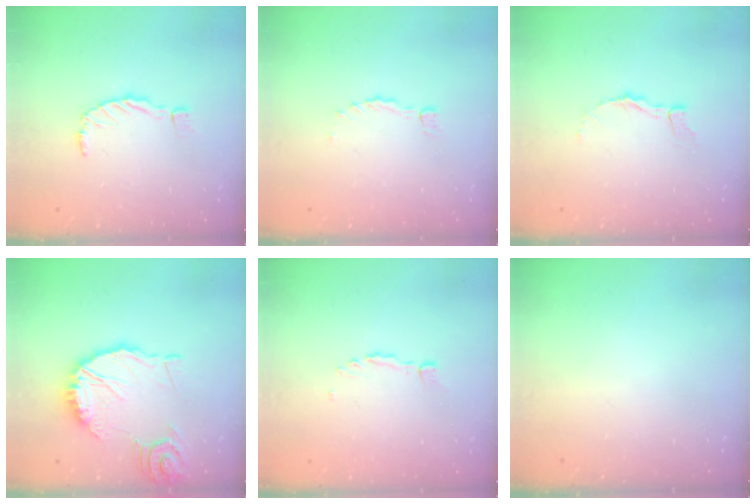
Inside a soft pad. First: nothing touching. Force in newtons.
{"total": 0.0}
{"total": 3.5, "press": 3.5, "slide": 0.2}
{"total": 18.2, "press": 18.0, "slide": 2.3}
{"total": 0.0}
{"total": 0.0}